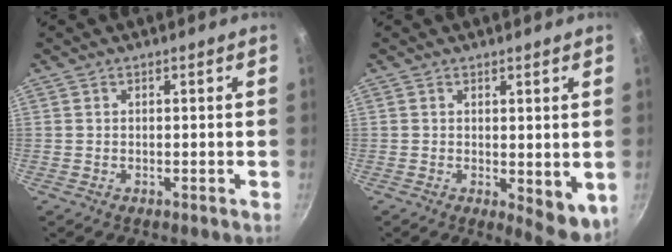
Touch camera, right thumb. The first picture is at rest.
{"total": 6.3, "force": [0.2, 2.8, 5.7], "torque": [-0.061, -0.008, 0.010]}